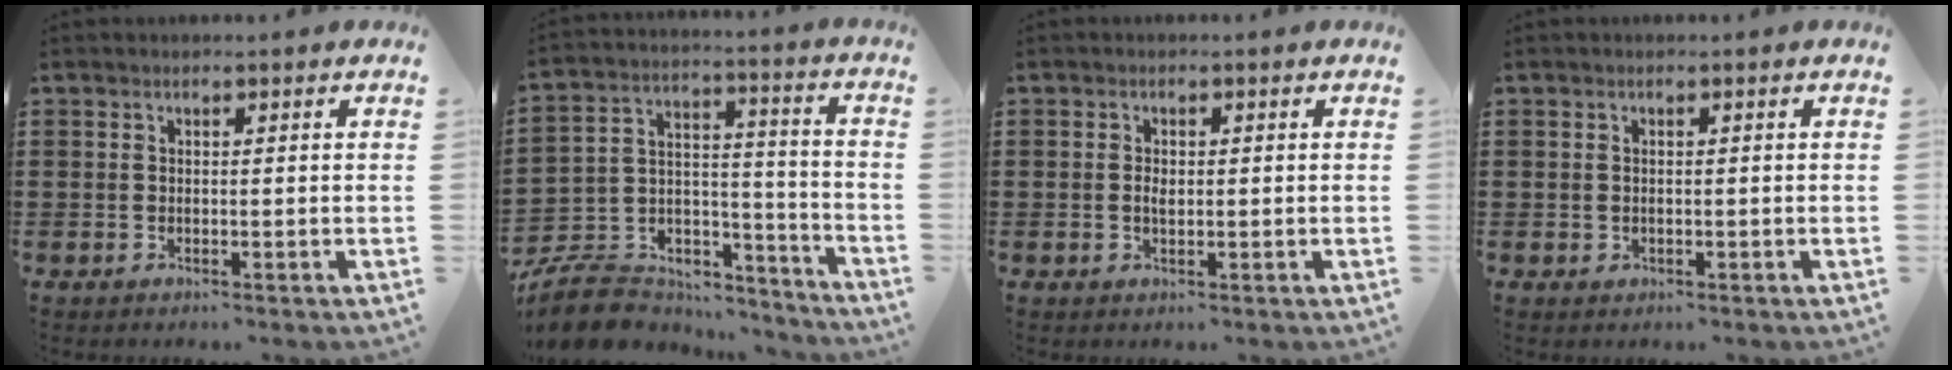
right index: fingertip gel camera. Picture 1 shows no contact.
{"total": 8.5, "force": [-7.0, 4.4, 2.1], "torque": [-0.053, 0.017, -0.134]}
{"total": 1.6, "force": [0.0, 0.8, 1.4], "torque": [-0.027, 0.004, -0.002]}
{"total": 0.6, "force": [0.2, 0.5, 0.2], "torque": [-0.005, 0.004, 0.003]}